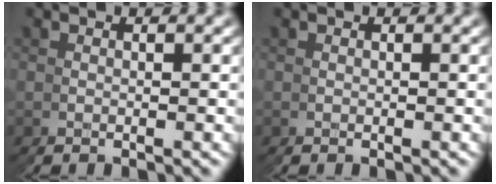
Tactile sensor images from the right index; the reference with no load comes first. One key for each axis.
{"total": 0.0}